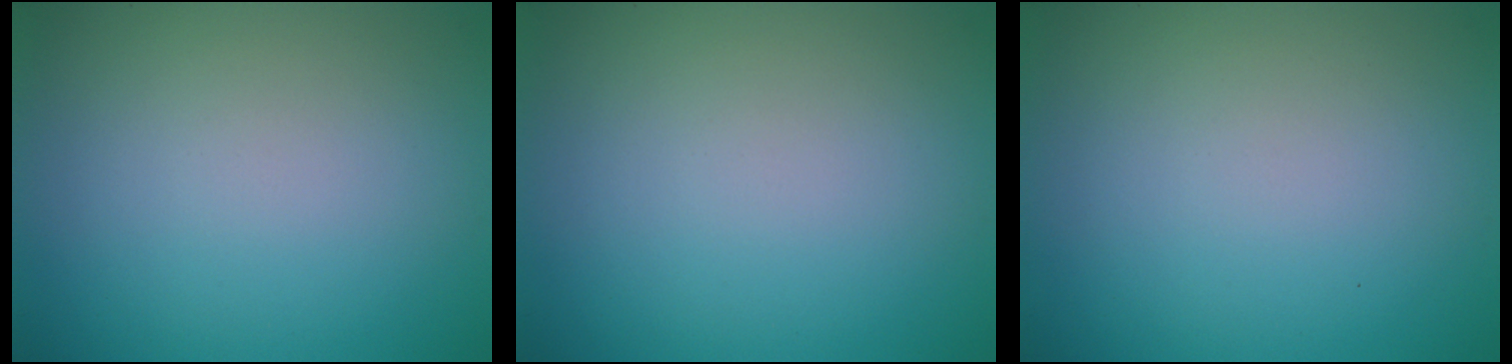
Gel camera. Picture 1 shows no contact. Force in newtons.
{"total": 0.0}
{"total": 0.0}